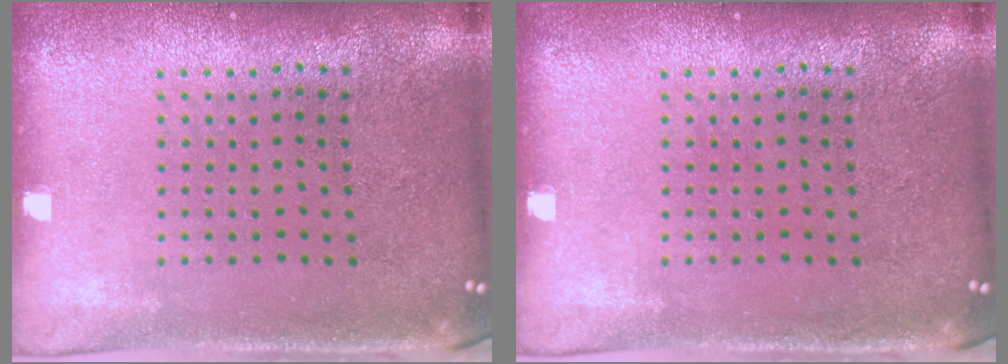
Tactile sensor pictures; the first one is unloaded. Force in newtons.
{"total": 0.0}